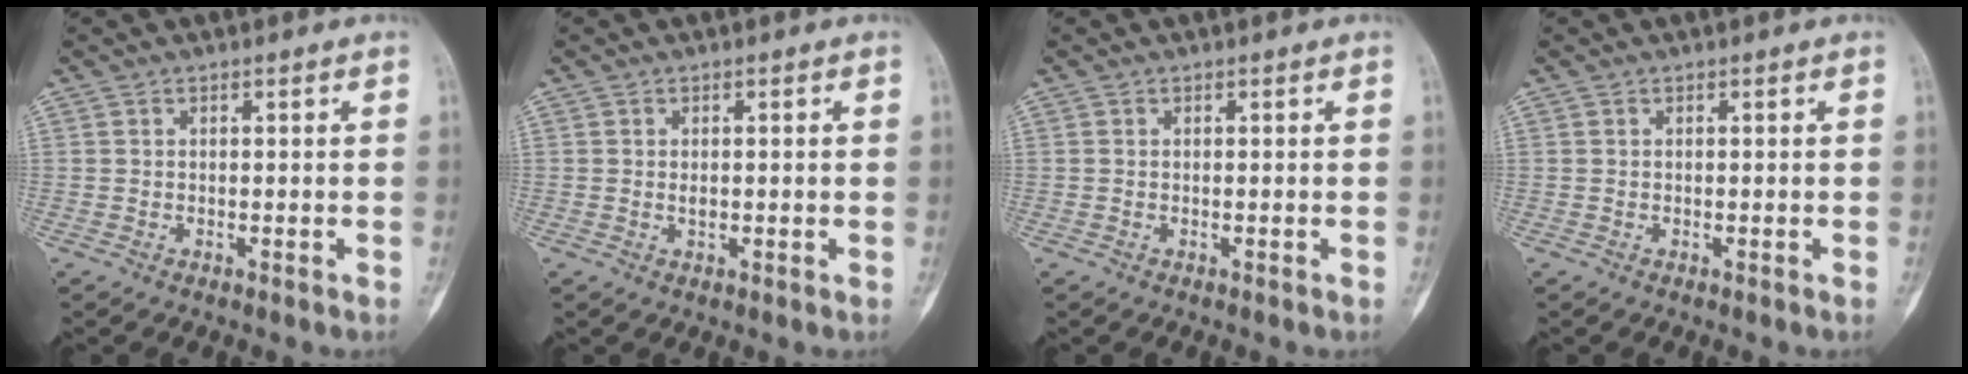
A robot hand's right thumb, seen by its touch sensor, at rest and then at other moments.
{"total": 1.2, "force": [0.0, 0.6, 1.0], "torque": [-0.015, -0.002, 0.000]}
{"total": 0.0}
{"total": 0.0}